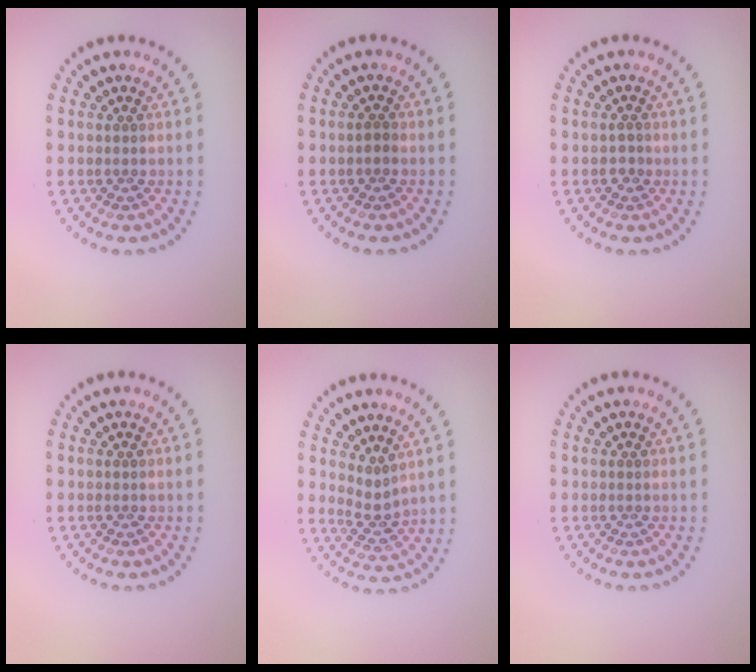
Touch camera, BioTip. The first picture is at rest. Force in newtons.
{"total": 0.8, "press": 0.8, "slide": 0.1}
{"total": 0.9, "press": 0.9, "slide": 0.3}
{"total": 0.0}
{"total": 2.0, "press": 1.4, "slide": 1.4}
{"total": 0.0}